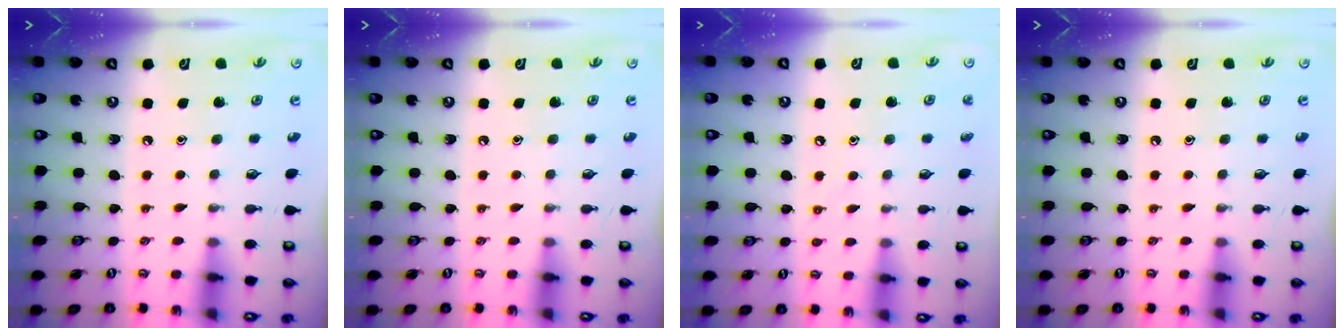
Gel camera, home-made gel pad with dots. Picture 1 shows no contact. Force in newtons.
{"total": 0.0}
{"total": 5.6, "press": 5.6, "slide": 0.6}
{"total": 0.0}